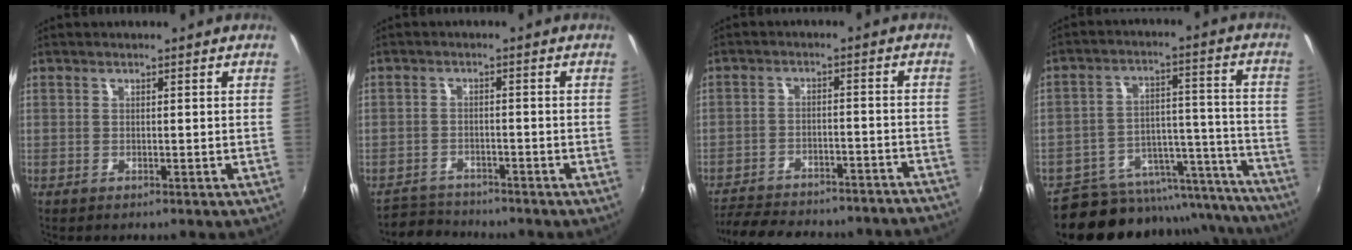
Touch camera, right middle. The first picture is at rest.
{"total": 4.4, "force": [-4.1, 1.6, -0.3], "torque": [-0.011, 0.011, -0.077]}
{"total": 22.0, "force": [-19.9, 5.0, 8.1], "torque": [-0.165, -0.001, -0.252]}
{"total": 23.9, "force": [-19.8, 10.6, 8.3], "torque": [-0.136, 0.043, -0.246]}